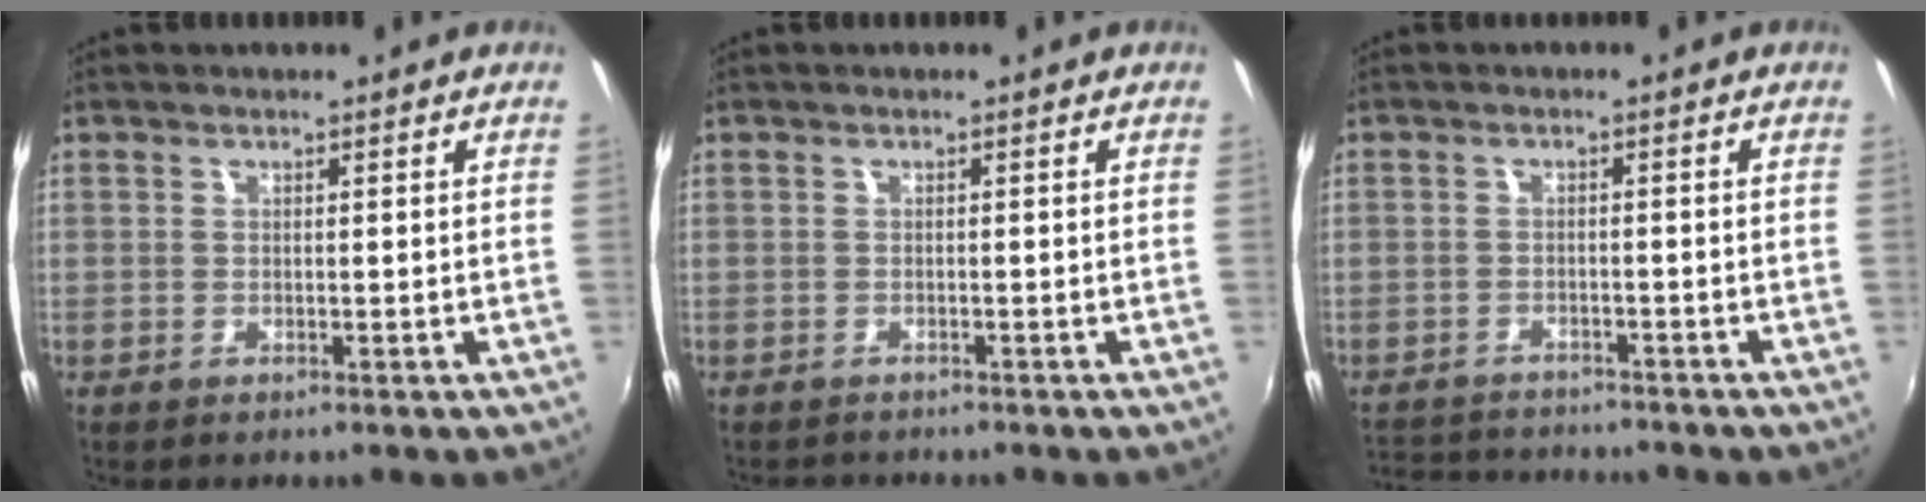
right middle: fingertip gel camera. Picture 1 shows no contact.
{"total": 1.7, "force": [-1.6, 0.6, 0.0], "torque": [-0.005, -0.007, -0.026]}
{"total": 8.9, "force": [-8.3, 2.6, 2.2], "torque": [-0.069, -0.002, -0.130]}